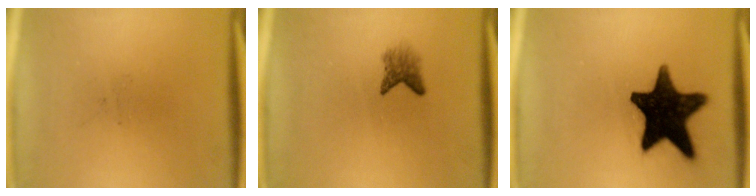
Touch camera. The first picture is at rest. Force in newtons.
{"total": 2.3}
{"total": 17.9}